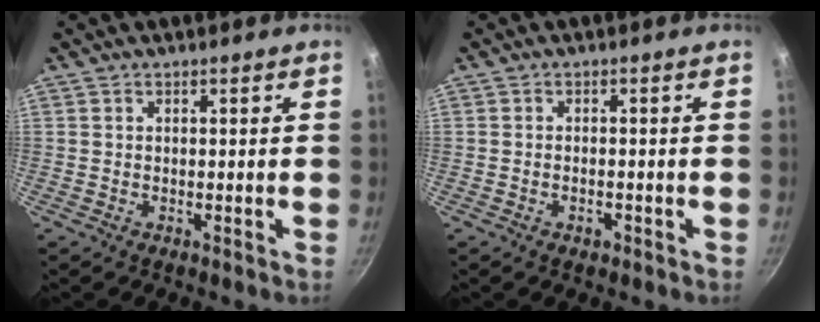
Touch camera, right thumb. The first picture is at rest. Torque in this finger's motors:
{"motor_torque": [-0.28, 0.04, -0.02, 0.49, -0.02]}